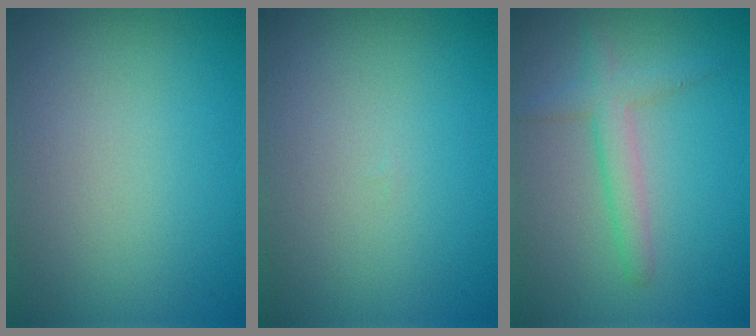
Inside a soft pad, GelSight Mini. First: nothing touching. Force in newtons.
{"total": 0.0}
{"total": 2.7, "press": 2.7, "slide": 0.2}